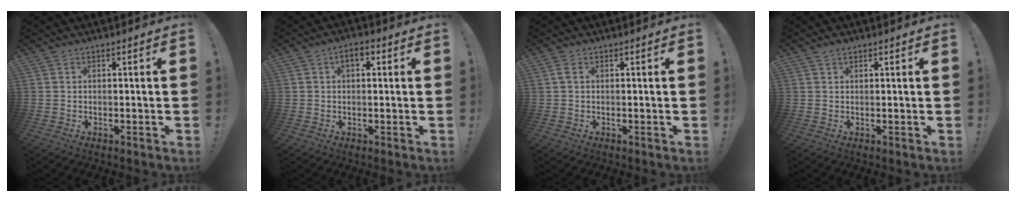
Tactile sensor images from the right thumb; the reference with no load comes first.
{"total": 3.3, "force": [0.8, 1.8, 2.7], "torque": [-0.037, 0.004, 0.010]}
{"total": 1.5, "force": [0.5, 0.7, 1.2], "torque": [-0.023, 0.004, 0.008]}
{"total": 1.4, "force": [1.1, 0.6, 0.6], "torque": [-0.011, -0.001, 0.021]}